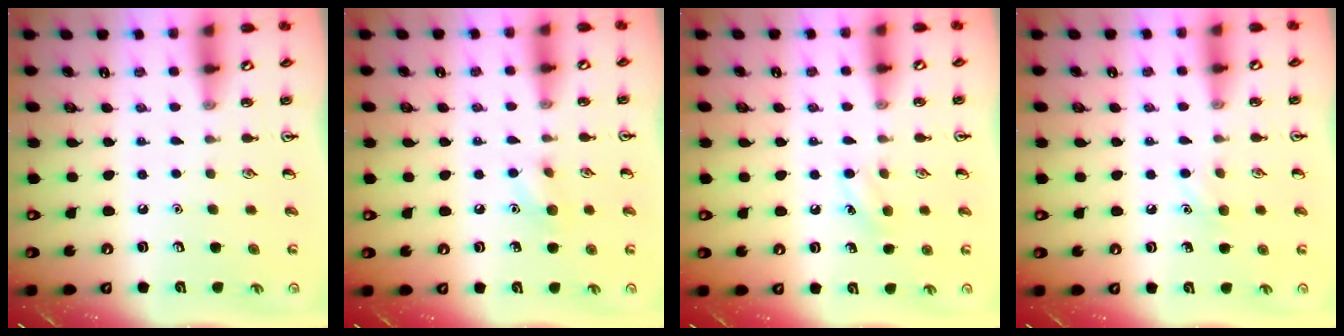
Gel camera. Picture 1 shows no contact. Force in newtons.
{"total": 6.6, "press": 6.3, "slide": 2.0}
{"total": 6.2, "press": 5.9, "slide": 2.0}
{"total": 5.6, "press": 5.3, "slide": 1.7}